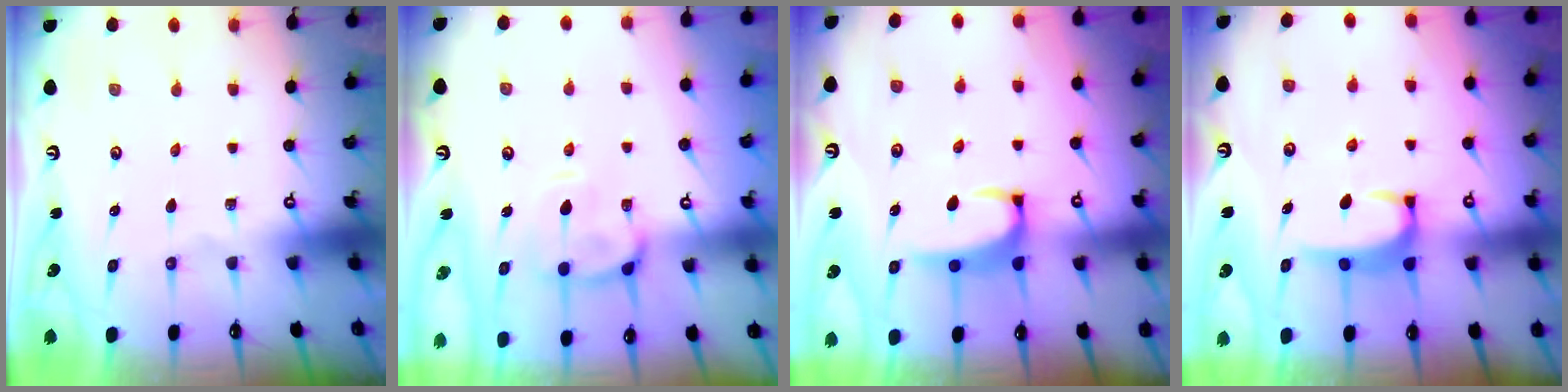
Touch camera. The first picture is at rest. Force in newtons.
{"total": 5.8, "press": 5.6, "slide": 1.5}
{"total": 3.0, "press": 2.8, "slide": 1.0}
{"total": 3.2, "press": 3.2, "slide": 0.6}